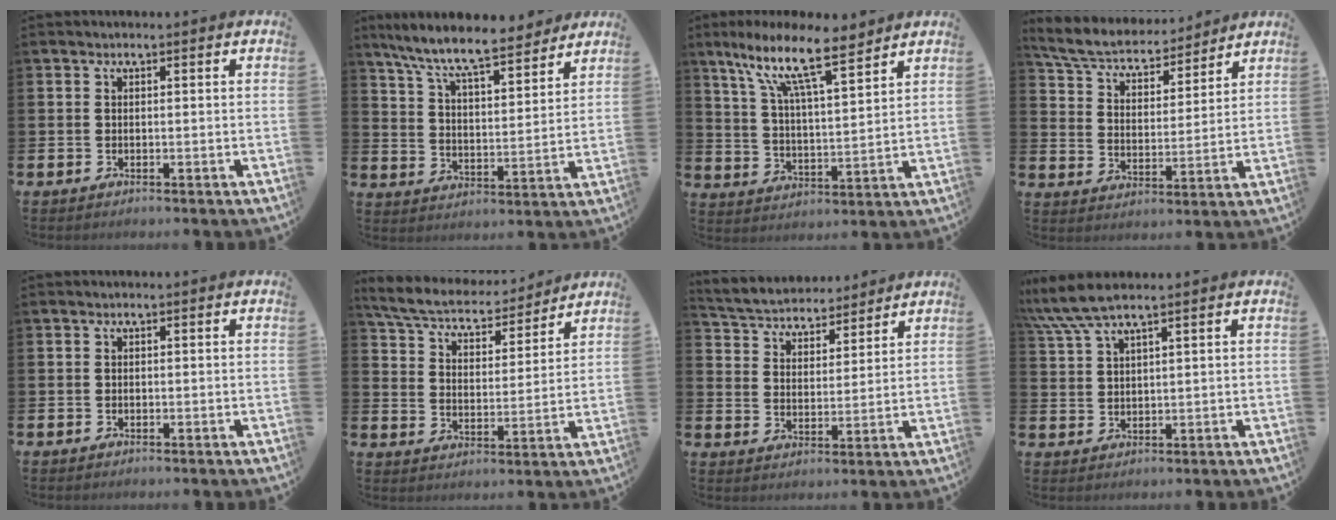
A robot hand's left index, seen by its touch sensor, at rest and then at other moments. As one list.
[{"total": 9.5, "force": [8.6, 1.5, 3.7], "torque": [-0.101, -0.057, 0.149]}, {"total": 11.9, "force": [9.3, 2.5, 7.1], "torque": [-0.152, -0.041, 0.158]}, {"total": 6.6, "force": [6.2, 1.6, 1.5], "torque": [-0.063, -0.044, 0.108]}, {"total": 0.0}, {"total": 7.1, "force": [6.7, 1.5, 1.8], "torque": [-0.072, -0.046, 0.116]}, {"total": 4.8, "force": [4.6, 1.3, -0.2], "torque": [-0.026, -0.035, 0.077]}, {"total": 5.8, "force": [4.9, 0.4, 3.1], "torque": [-0.077, -0.011, 0.089]}]